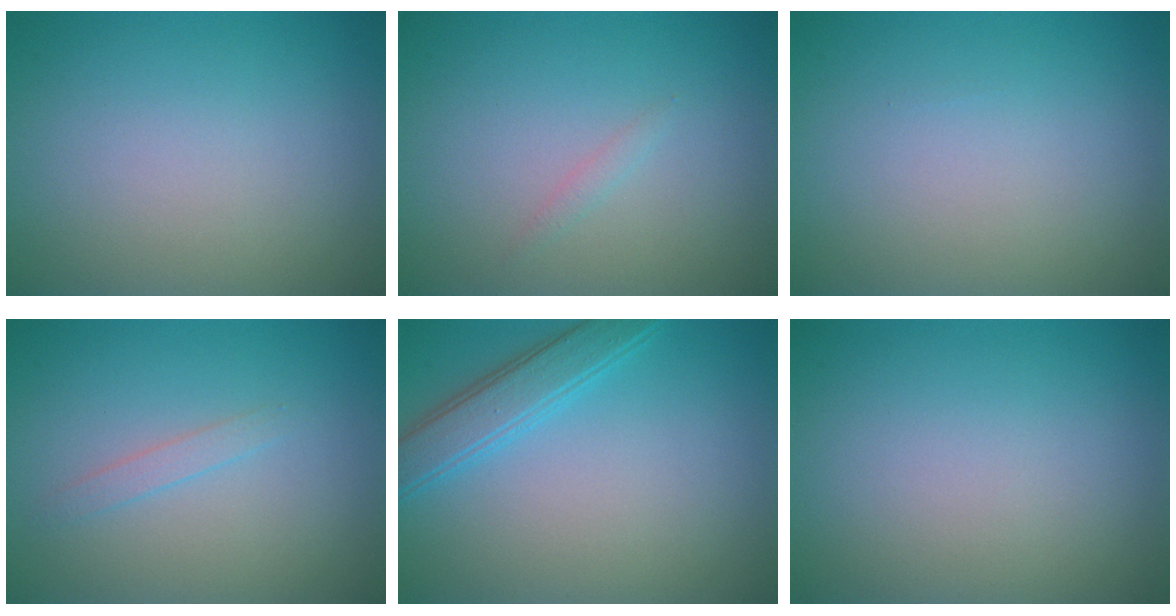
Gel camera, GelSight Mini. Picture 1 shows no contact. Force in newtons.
{"total": 0.6, "press": 0.6, "slide": 0.1}
{"total": 0.0}
{"total": 1.0, "press": 1.0, "slide": 0.1}
{"total": 3.3, "press": 3.3, "slide": 0.1}
{"total": 0.0}